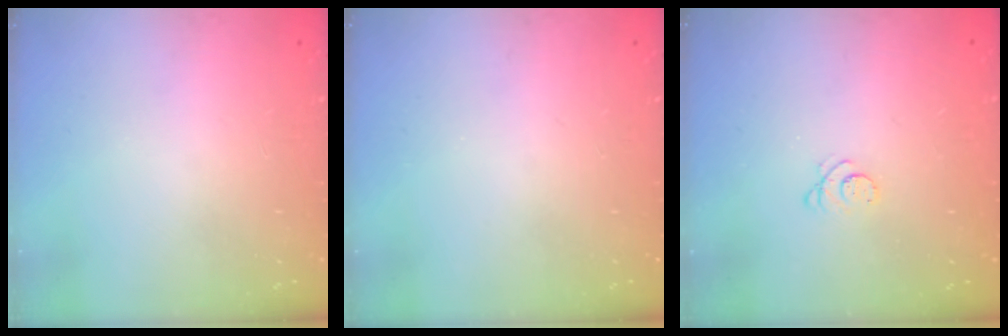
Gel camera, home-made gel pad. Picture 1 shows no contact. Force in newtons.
{"total": 0.0}
{"total": 2.8, "press": 2.8, "slide": 0.4}